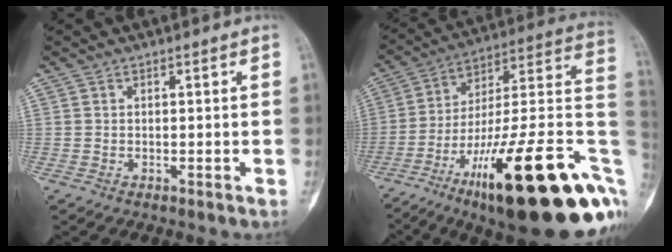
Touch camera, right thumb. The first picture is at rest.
{"total": 34.8, "force": [-12.2, 9.5, 31.2], "torque": [-0.371, 0.065, -0.188]}